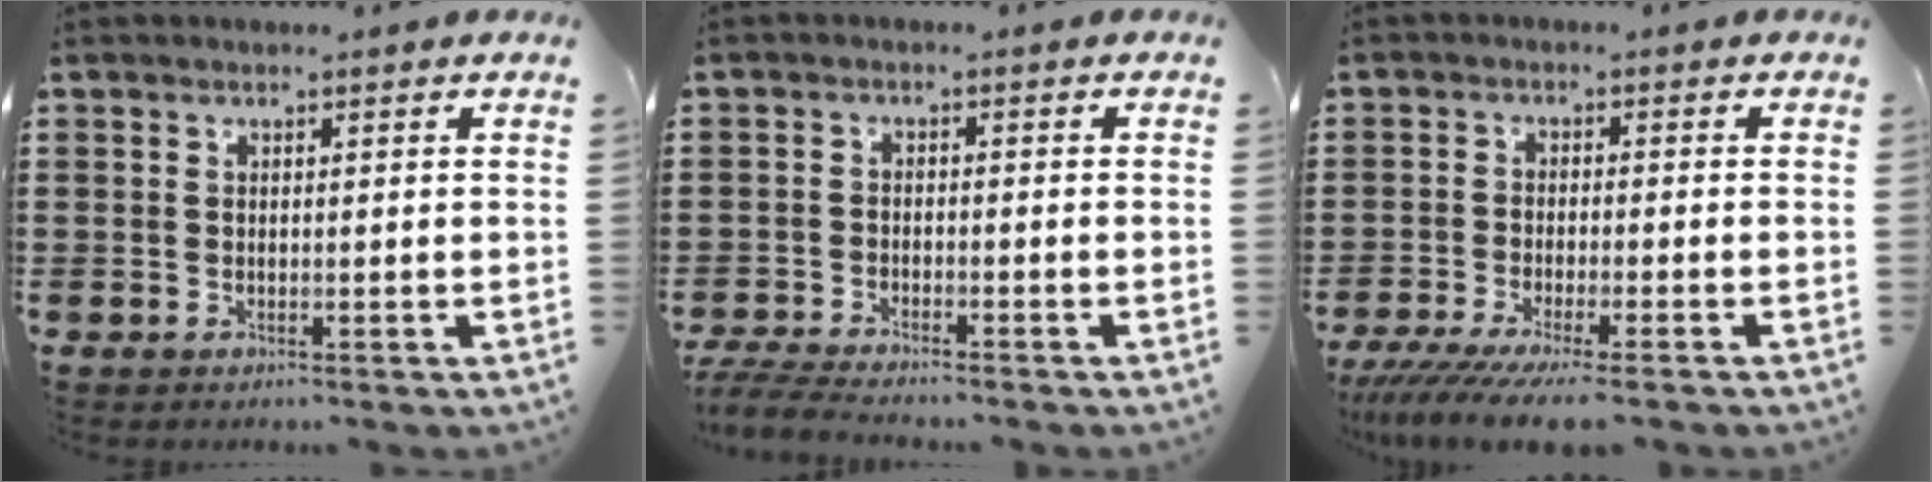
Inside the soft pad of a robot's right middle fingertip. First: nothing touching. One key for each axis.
{"total": 3.9, "fx": -3.7, "fy": 0.1, "fz": 1.2, "tx": -0.042, "ty": -0.013, "tz": -0.080}
{"total": 5.4, "fx": -4.7, "fy": -0.2, "fz": 2.6, "tx": -0.063, "ty": -0.027, "tz": -0.091}